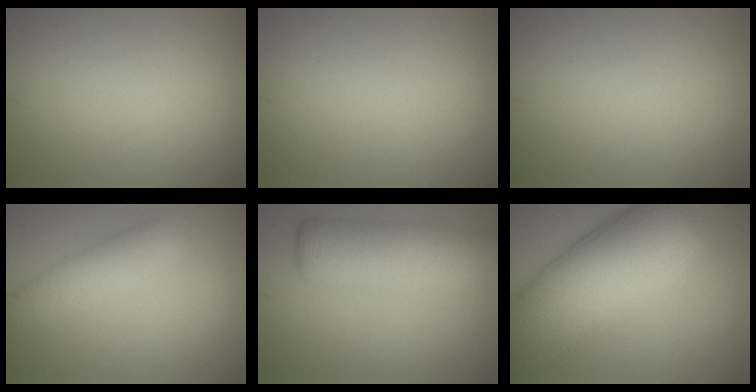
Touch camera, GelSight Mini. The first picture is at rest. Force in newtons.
{"total": 0.0}
{"total": 0.0}
{"total": 3.3, "press": 3.3, "slide": 0.0}
{"total": 6.3, "press": 6.3, "slide": 0.2}
{"total": 13.9, "press": 13.8, "slide": 0.7}